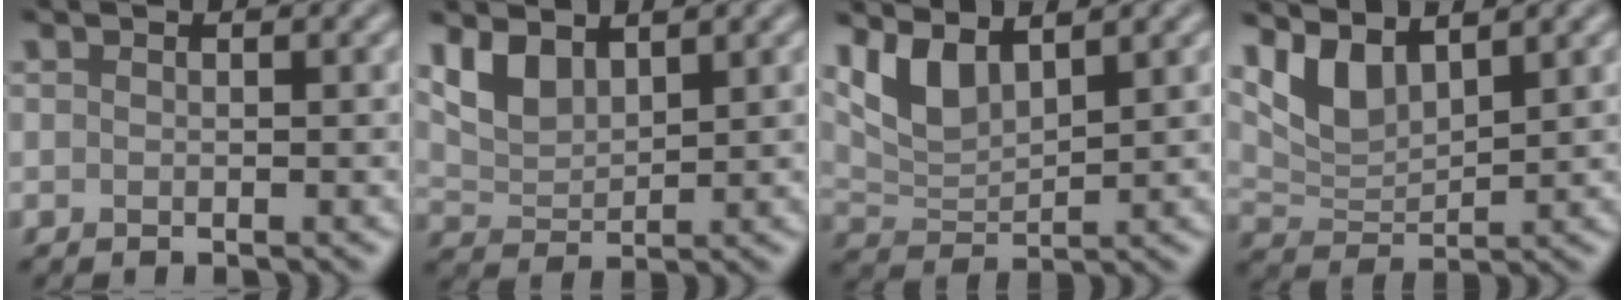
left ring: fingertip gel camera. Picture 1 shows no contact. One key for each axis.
{"total": 3.4, "fx": 2.3, "fy": 1.7, "fz": 1.9, "tx": -0.044, "ty": -0.005, "tz": 0.049}
{"total": 4.2, "fx": 2.7, "fy": 1.7, "fz": 2.7, "tx": -0.062, "ty": -0.007, "tz": 0.056}
{"total": 4.1, "fx": 2.7, "fy": 1.7, "fz": 2.5, "tx": -0.055, "ty": -0.009, "tz": 0.057}